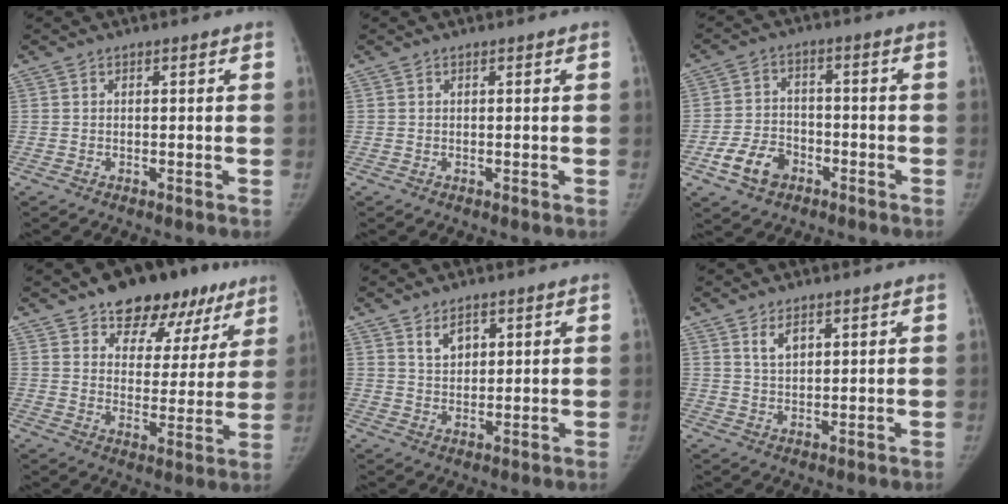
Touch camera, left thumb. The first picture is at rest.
{"total": 0.0}
{"total": 8.2, "force": [-4.2, 5.8, 3.9], "torque": [-0.057, 0.024, -0.074]}
{"total": 17.8, "force": [11.6, 10.1, 8.9], "torque": [-0.061, -0.035, 0.158]}
{"total": 4.0, "force": [2.3, 2.4, 2.2], "torque": [-0.021, -0.018, 0.045]}
{"total": 3.3, "force": [1.9, 1.7, 2.2], "torque": [-0.031, -0.011, 0.039]}